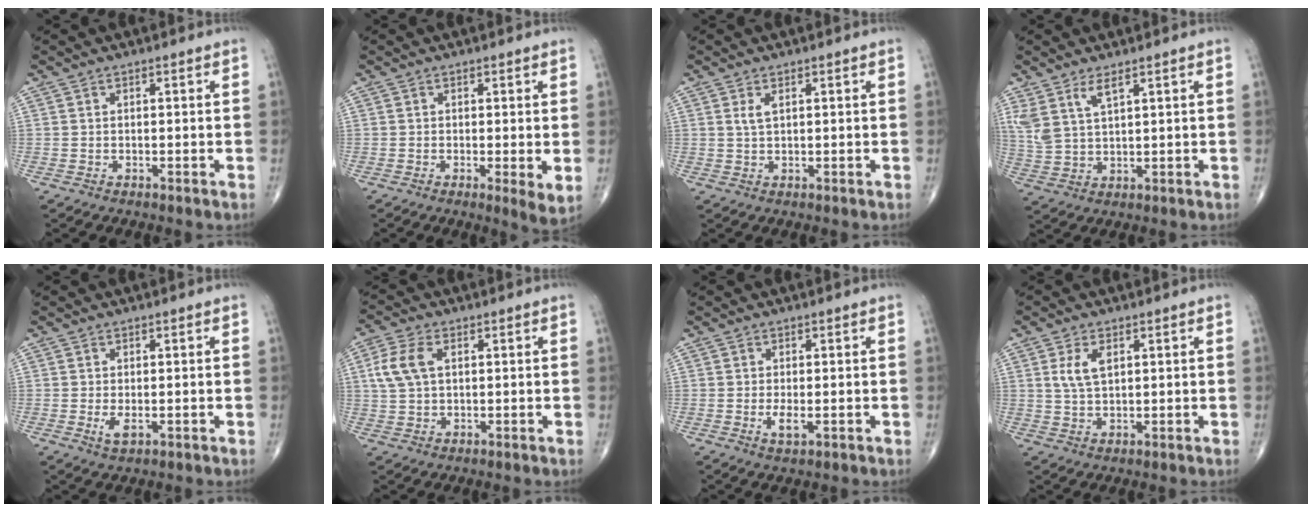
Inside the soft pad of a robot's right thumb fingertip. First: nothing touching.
{"total": 3.6, "force": [-0.1, 0.8, 3.5], "torque": [-0.056, -0.014, -0.008]}
{"total": 1.8, "force": [0.7, 0.7, 1.5], "torque": [-0.033, 0.001, 0.018]}
{"total": 5.6, "force": [3.4, 1.9, 4.0], "torque": [-0.090, -0.015, 0.078]}
{"total": 2.3, "force": [-0.5, 1.0, 2.0], "torque": [-0.040, -0.006, -0.008]}
{"total": 6.7, "force": [1.6, 4.0, 5.1], "torque": [-0.118, 0.010, 0.031]}
{"total": 2.4, "force": [-0.5, 0.8, 2.2], "torque": [-0.047, -0.007, -0.009]}
{"total": 4.6, "force": [1.5, 2.4, 3.7], "torque": [-0.071, -0.004, 0.032]}